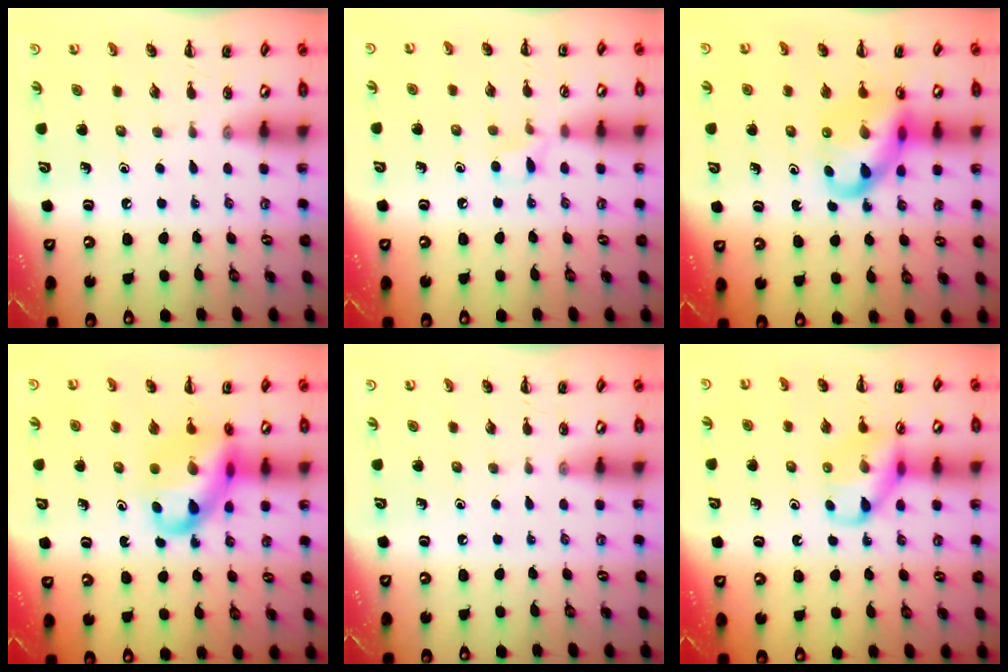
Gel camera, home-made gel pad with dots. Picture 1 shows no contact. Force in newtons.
{"total": 4.4, "press": 4.1, "slide": 1.4}
{"total": 13.2, "press": 12.9, "slide": 2.9}
{"total": 14.3, "press": 13.8, "slide": 3.4}
{"total": 0.0}
{"total": 11.3, "press": 11.2, "slide": 1.5}